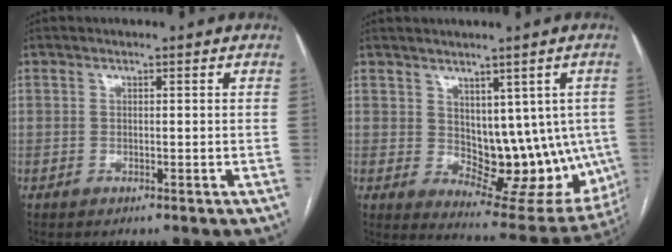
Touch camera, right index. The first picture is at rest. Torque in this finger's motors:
{"motor_torque": [0.28, 0.19, 0.16, 0.02]}